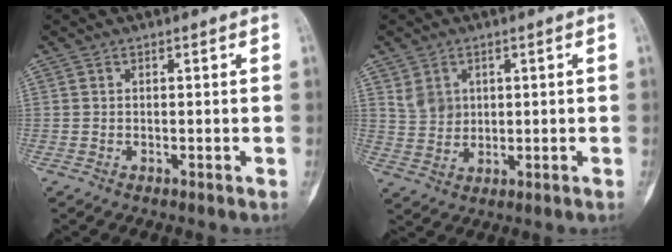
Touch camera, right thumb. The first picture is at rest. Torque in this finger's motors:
{"motor_torque": [0.17, 0.10, -0.14, -0.02, 0.13]}